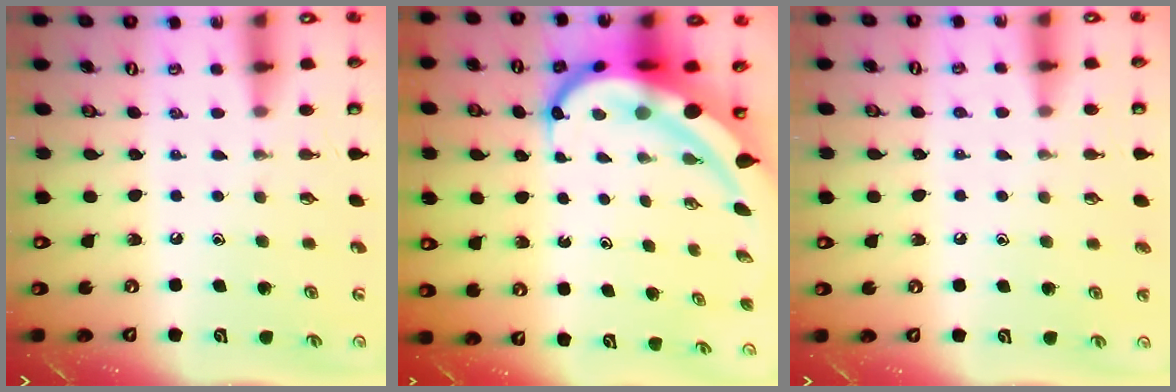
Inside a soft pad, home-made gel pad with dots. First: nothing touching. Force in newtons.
{"total": 12.8, "press": 12.7, "slide": 2.2}
{"total": 2.9, "press": 2.8, "slide": 0.3}